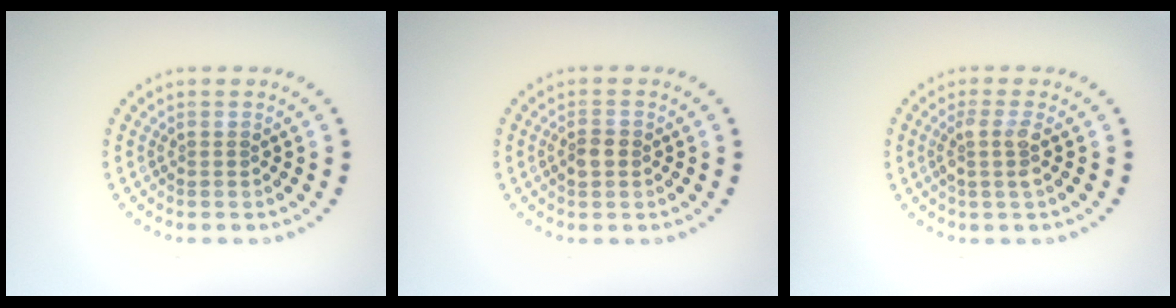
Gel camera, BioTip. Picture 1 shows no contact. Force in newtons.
{"total": 1.6, "press": 1.6, "slide": 0.3}
{"total": 2.1, "press": 1.7, "slide": 1.3}